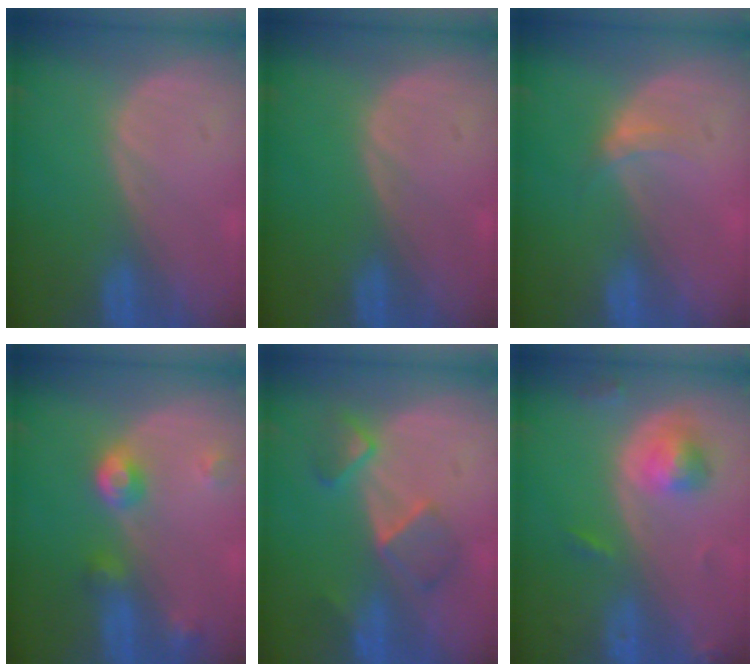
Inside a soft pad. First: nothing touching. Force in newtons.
{"total": 0.0}
{"total": 2.3, "press": 1.9, "slide": 1.3}
{"total": 4.8, "press": 4.3, "slide": 2.0}
{"total": 5.5, "press": 5.4, "slide": 1.2}
{"total": 4.4, "press": 4.4, "slide": 0.6}